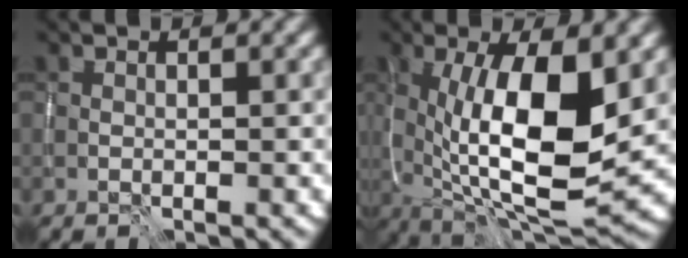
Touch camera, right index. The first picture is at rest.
{"total": 12.1, "force": [0.3, 4.3, 11.3], "torque": [-0.180, -0.012, 0.004]}